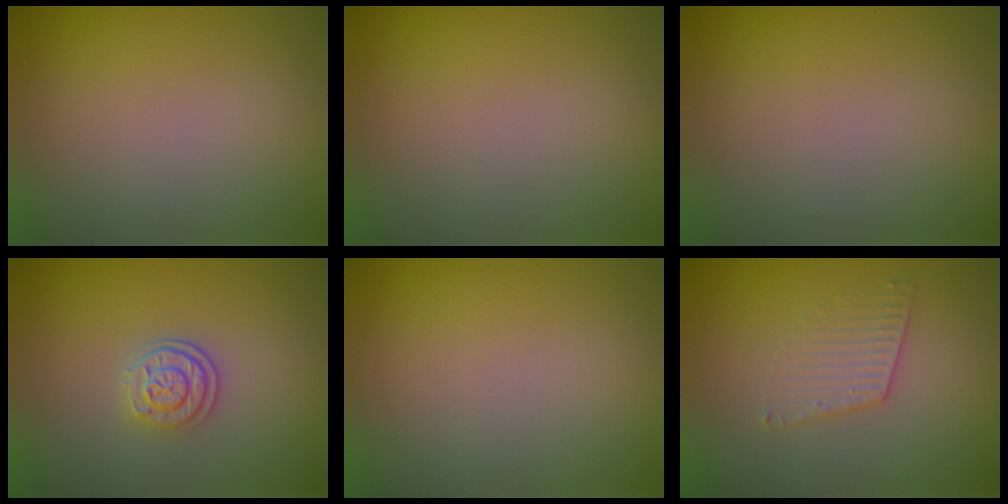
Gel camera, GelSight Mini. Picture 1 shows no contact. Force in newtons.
{"total": 0.0}
{"total": 0.0}
{"total": 2.4, "press": 2.1, "slide": 1.1}
{"total": 0.0}
{"total": 2.1, "press": 2.1, "slide": 0.3}